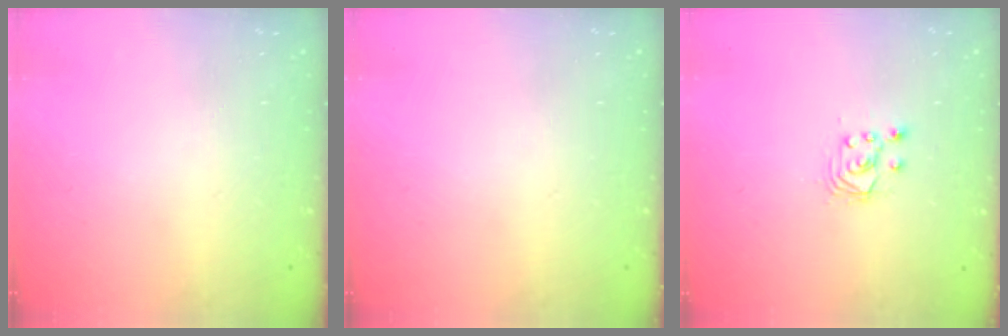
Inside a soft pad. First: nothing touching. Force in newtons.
{"total": 0.0}
{"total": 2.9, "press": 2.9, "slide": 0.2}